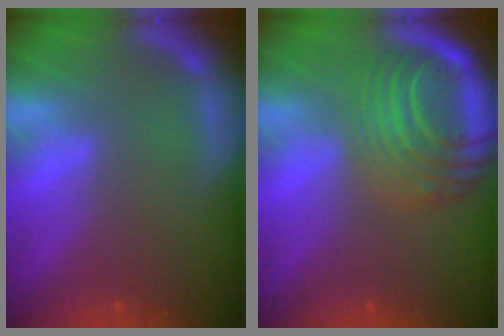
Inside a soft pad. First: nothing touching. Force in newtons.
{"total": 10.1}